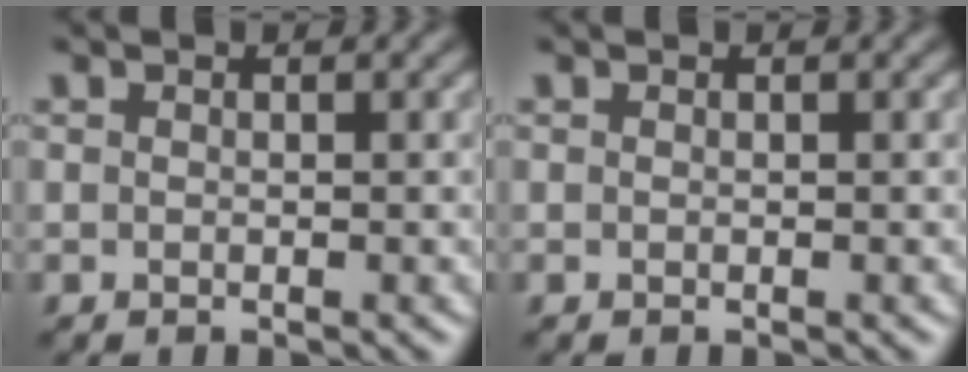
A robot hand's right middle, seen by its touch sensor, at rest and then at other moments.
{"total": 0.0}